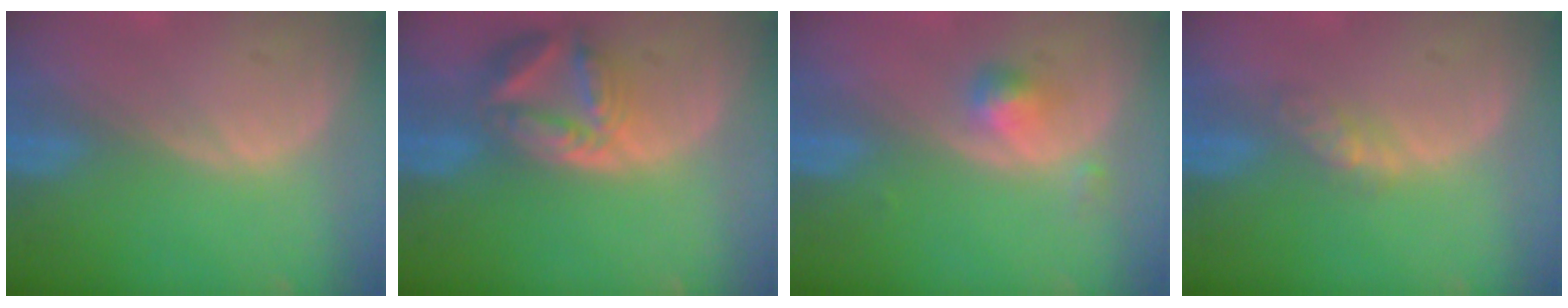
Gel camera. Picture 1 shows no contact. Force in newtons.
{"total": 8.0, "press": 7.1, "slide": 3.7}
{"total": 2.8, "press": 2.7, "slide": 0.2}
{"total": 2.8, "press": 2.5, "slide": 1.2}